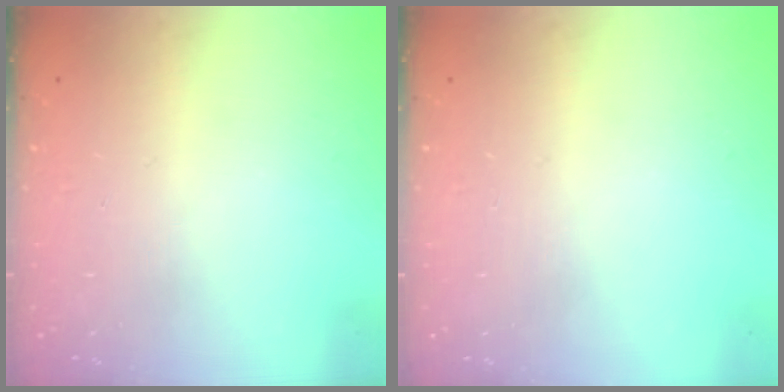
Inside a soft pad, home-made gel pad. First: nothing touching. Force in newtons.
{"total": 0.0}